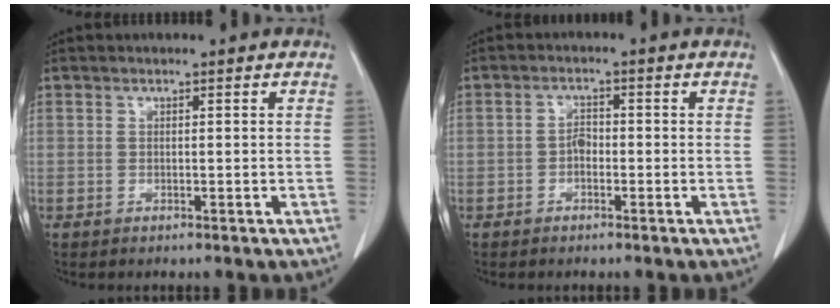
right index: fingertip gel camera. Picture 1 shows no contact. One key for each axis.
{"total": 1.8, "fx": -0.7, "fy": 1.0, "fz": 1.3, "tx": -0.019, "ty": 0.006, "tz": -0.013}